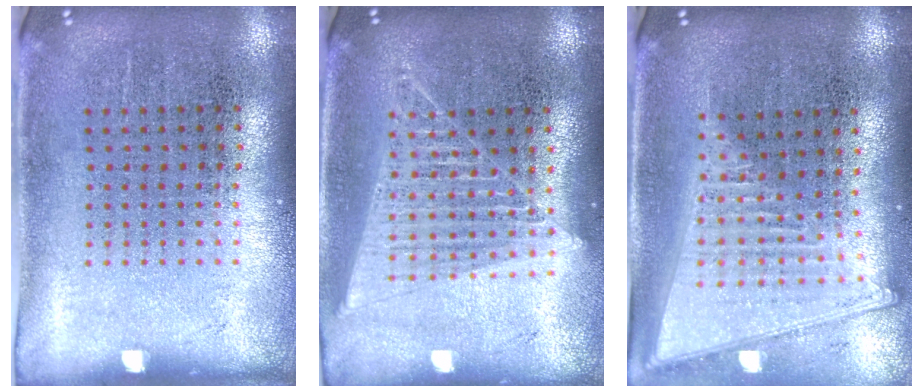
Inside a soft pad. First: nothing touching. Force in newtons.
{"total": 1.5, "press": 1.4, "slide": 0.6}
{"total": 2.1, "press": 1.8, "slide": 1.2}